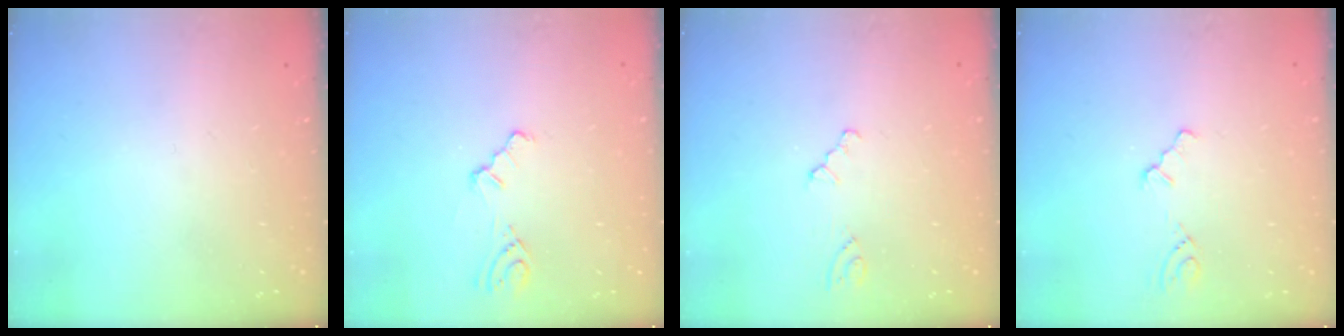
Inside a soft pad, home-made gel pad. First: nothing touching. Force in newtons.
{"total": 3.0, "press": 2.9, "slide": 0.6}
{"total": 1.3, "press": 1.3, "slide": 0.4}
{"total": 1.5, "press": 1.5, "slide": 0.2}